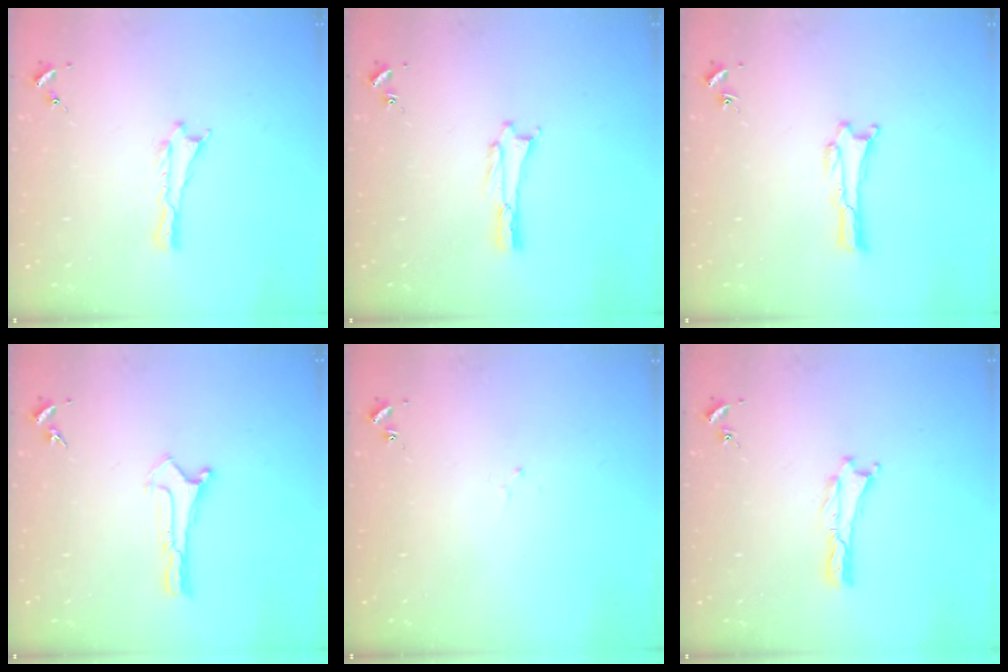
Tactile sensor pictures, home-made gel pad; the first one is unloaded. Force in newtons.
{"total": 0.5, "press": 0.5, "slide": 0.2}
{"total": 0.0}
{"total": 0.0}
{"total": 1.1, "press": 1.0, "slide": 0.2}
{"total": 0.0}